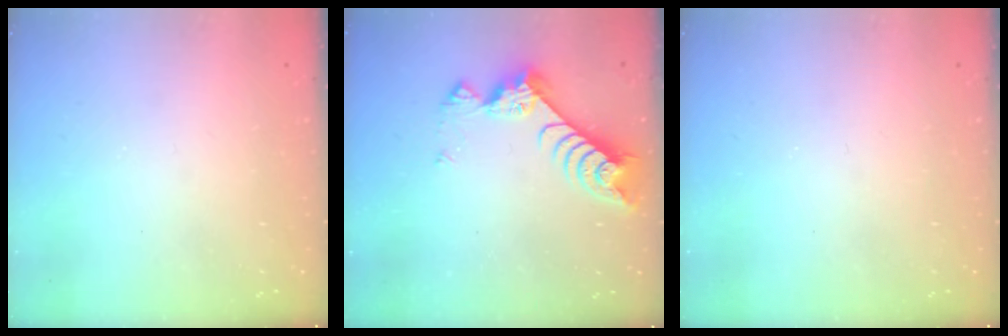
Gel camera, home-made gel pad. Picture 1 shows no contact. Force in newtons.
{"total": 7.4, "press": 7.3, "slide": 1.0}
{"total": 0.0}